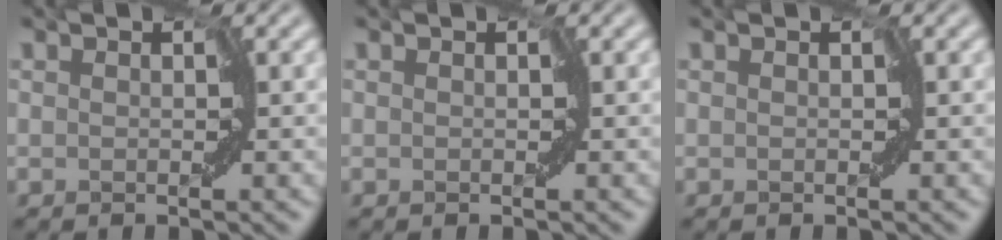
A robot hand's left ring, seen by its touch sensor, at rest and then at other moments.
{"total": 0.0}
{"total": 0.0}